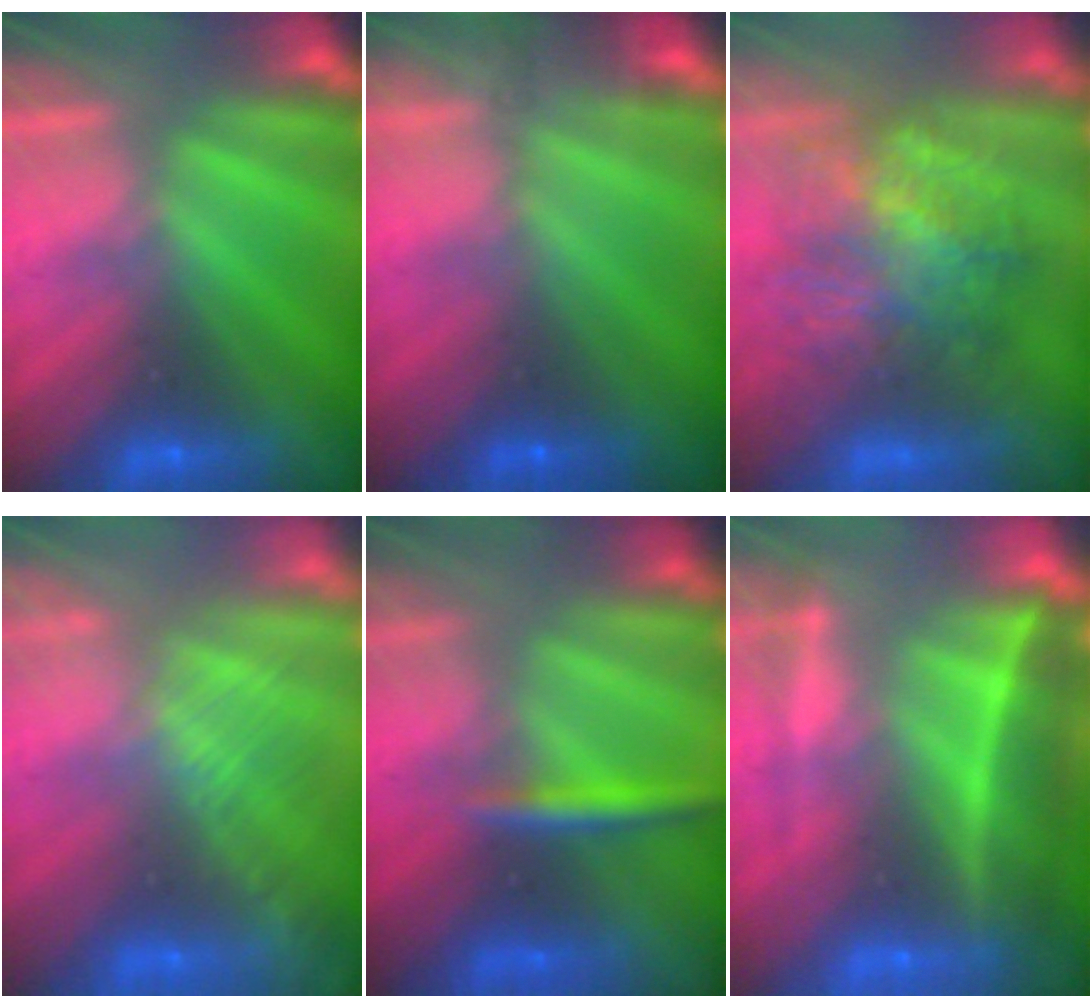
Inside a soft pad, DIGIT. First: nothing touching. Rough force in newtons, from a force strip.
{"total": 10.8}
{"total": 7.5}
{"total": 2.9}
{"total": 3.0}
{"total": 6.7}